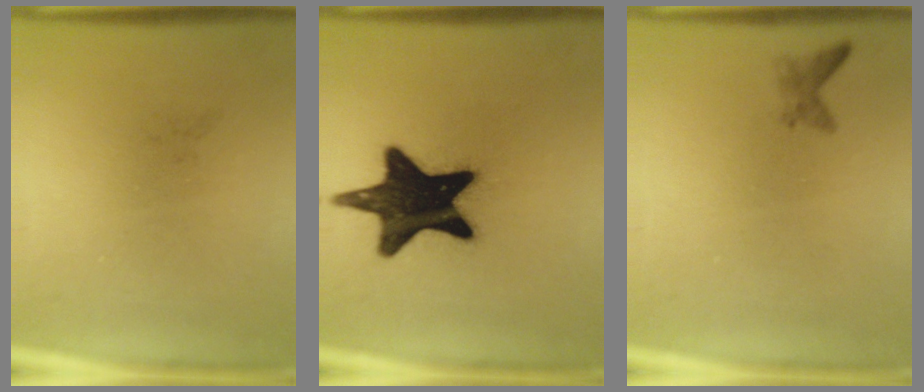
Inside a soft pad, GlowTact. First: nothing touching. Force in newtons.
{"total": 19.1}
{"total": 1.1}